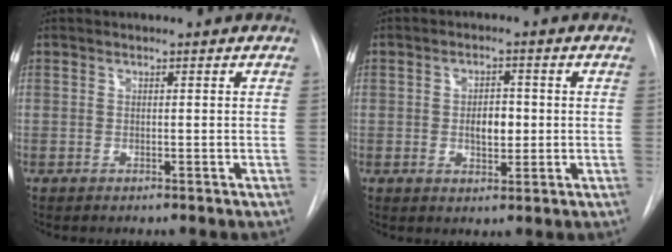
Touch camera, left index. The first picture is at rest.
{"total": 4.1, "force": [-0.1, 2.2, 3.4], "torque": [-0.050, 0.003, 0.003]}